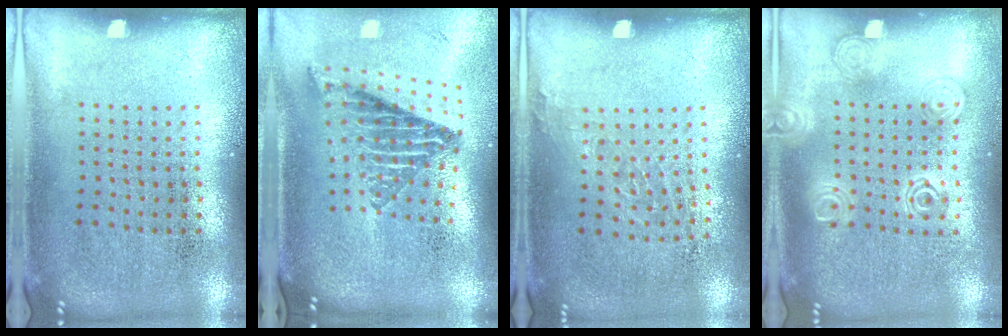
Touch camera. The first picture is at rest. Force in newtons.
{"total": 1.9, "press": 1.3, "slide": 1.5}
{"total": 1.0, "press": 0.7, "slide": 0.6}
{"total": 1.3, "press": 1.3, "slide": 0.1}